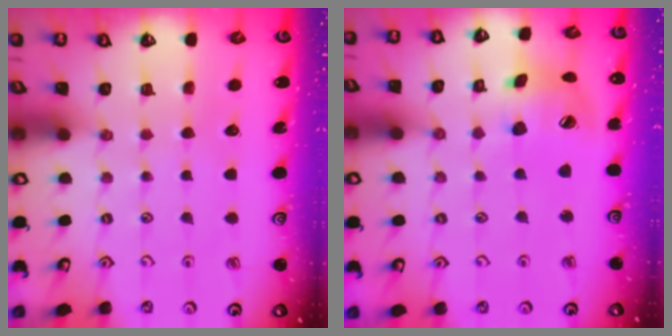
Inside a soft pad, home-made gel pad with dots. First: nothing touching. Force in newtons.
{"total": 15.4, "press": 15.2, "slide": 2.2}